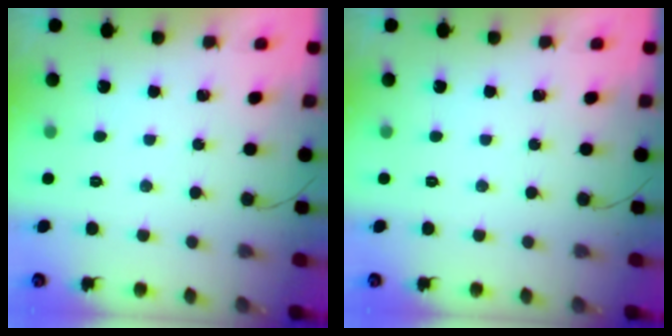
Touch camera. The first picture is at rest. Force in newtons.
{"total": 0.0}